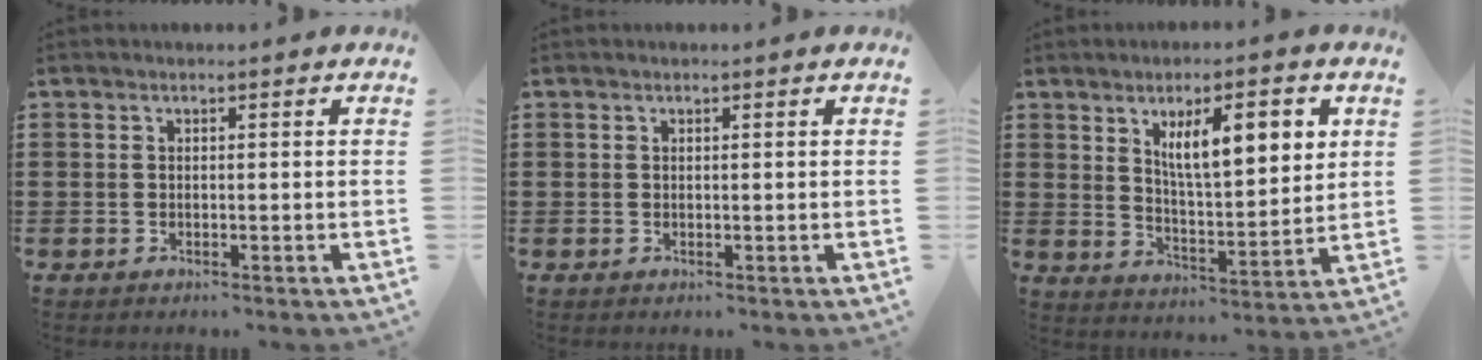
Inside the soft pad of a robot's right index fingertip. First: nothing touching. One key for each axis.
{"total": 0.0}
{"total": 9.6, "fx": 3.9, "fy": 3.2, "fz": 8.2, "tx": -0.132, "ty": -0.004, "tz": 0.061}